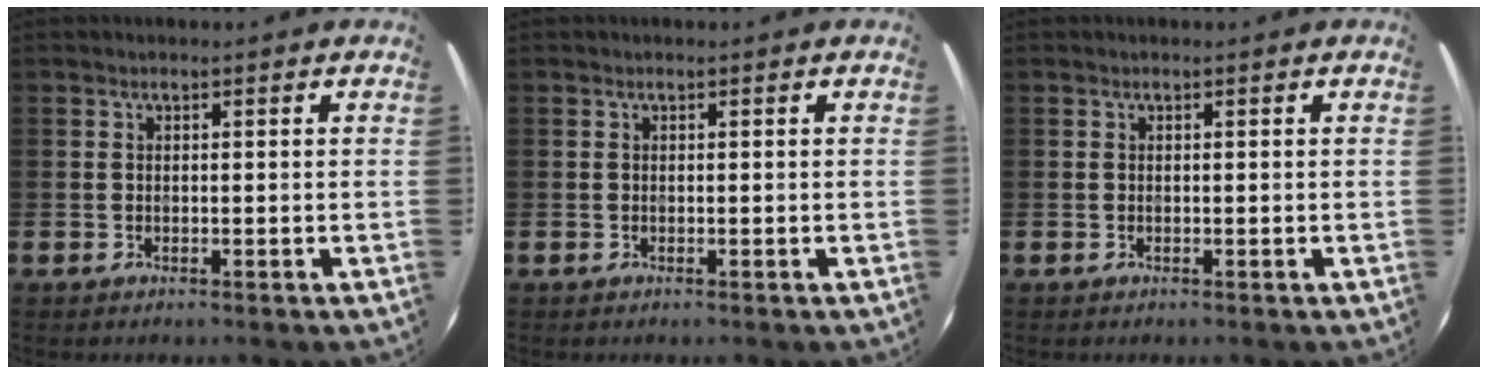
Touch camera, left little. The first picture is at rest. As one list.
[{"total": 0.0}, {"total": 0.0}]